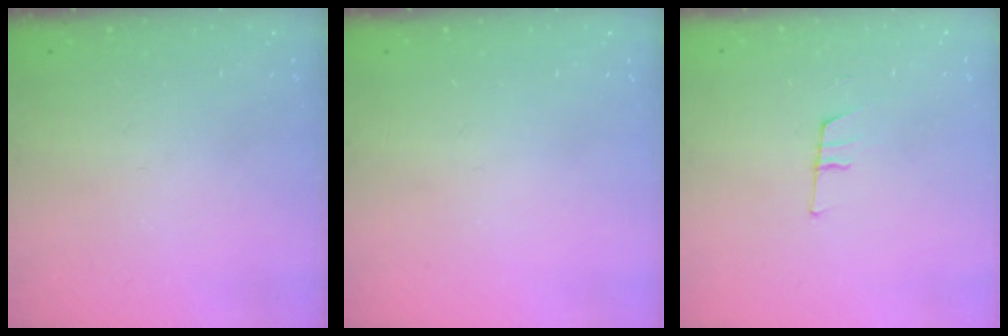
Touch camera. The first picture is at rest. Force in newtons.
{"total": 0.0}
{"total": 7.6, "press": 7.0, "slide": 3.0}